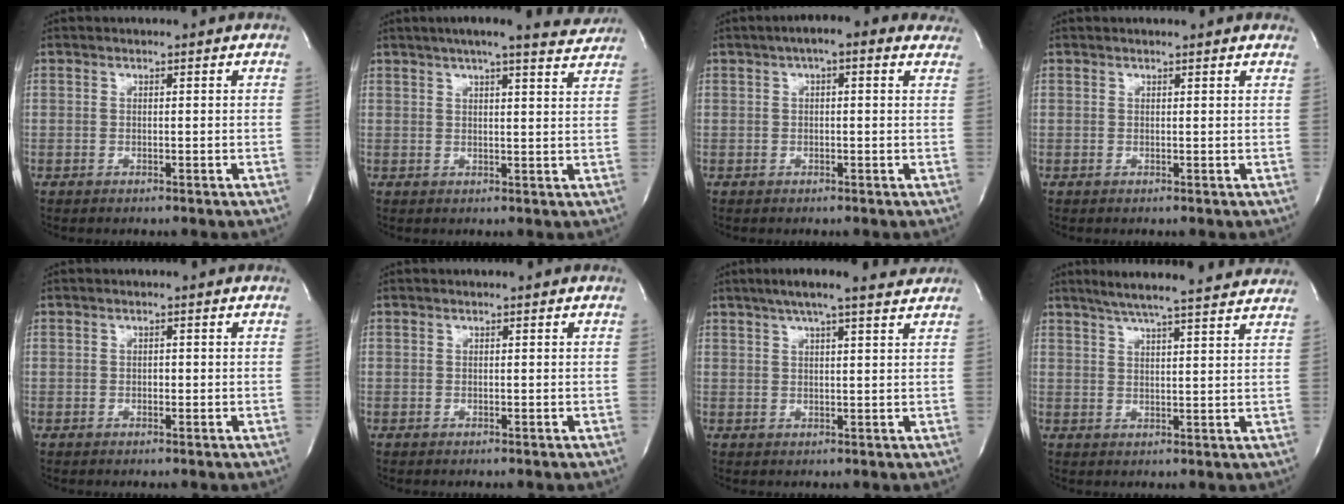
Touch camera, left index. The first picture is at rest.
{"total": 11.6, "force": [10.4, 0.5, 5.2], "torque": [-0.078, -0.002, 0.121]}
{"total": 6.4, "force": [3.9, 2.0, 4.7], "torque": [-0.065, 0.028, 0.045]}
{"total": 1.7, "force": [1.6, -0.3, 0.4], "torque": [-0.018, 0.002, 0.019]}
{"total": 0.5, "force": [-0.3, 0.3, 0.3], "torque": [-0.008, -0.005, -0.003]}
{"total": 0.0}
{"total": 9.8, "force": [8.1, 0.6, 5.5], "torque": [-0.092, 0.017, 0.101]}
{"total": 16.7, "force": [14.9, 0.4, 7.7], "torque": [-0.123, 0.010, 0.191]}